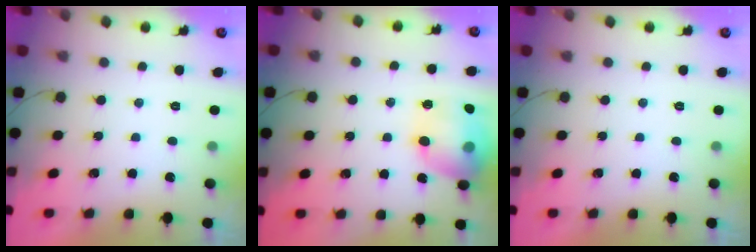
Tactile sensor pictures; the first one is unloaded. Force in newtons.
{"total": 17.4, "press": 17.3, "slide": 1.7}
{"total": 0.0}